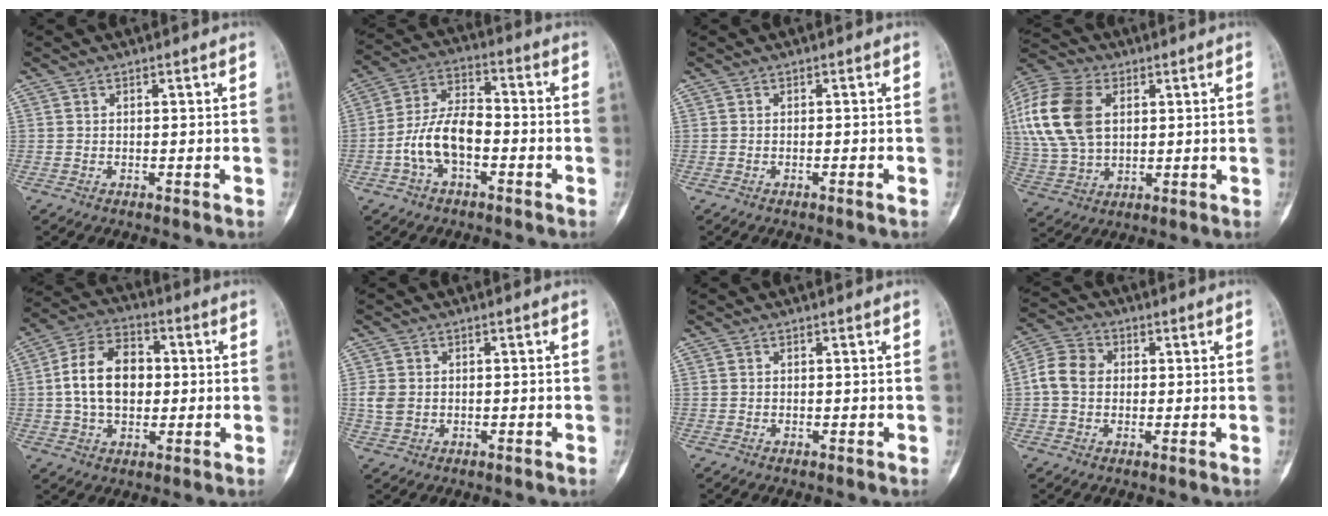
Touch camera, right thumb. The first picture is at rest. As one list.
[{"total": 10.7, "force": [-3.1, 5.9, 8.4], "torque": [-0.157, 0.041, -0.065]}, {"total": 0.8, "force": [-0.5, -0.1, 0.6], "torque": [-0.013, -0.001, -0.007]}, {"total": 19.9, "force": [4.6, 13.4, 14.0], "torque": [-0.312, 0.006, 0.087]}, {"total": 13.0, "force": [0.4, 8.8, 9.5], "torque": [-0.152, 0.020, 0.001]}, {"total": 3.3, "force": [-0.2, 2.6, 2.0], "torque": [-0.039, 0.003, -0.004]}, {"total": 0.0}, {"total": 7.0, "force": [0.2, 5.7, 4.0], "torque": [-0.070, 0.020, -0.007]}]